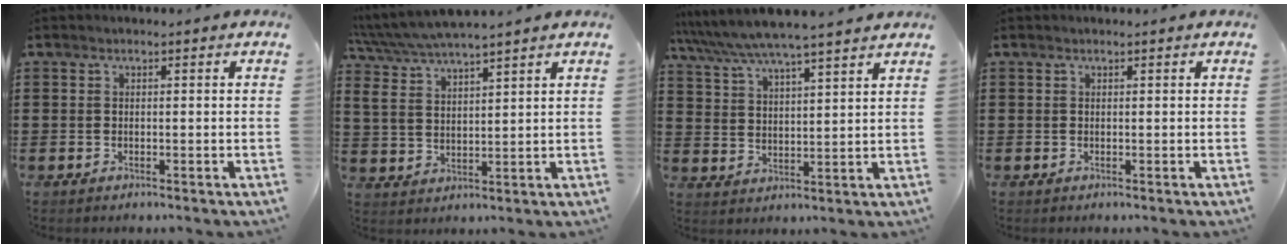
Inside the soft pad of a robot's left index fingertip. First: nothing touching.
{"total": 5.1, "force": [4.6, 0.5, 2.0], "torque": [-0.057, -0.019, 0.080]}
{"total": 6.3, "force": [5.8, 0.3, 2.5], "torque": [-0.069, -0.028, 0.100]}
{"total": 0.0}